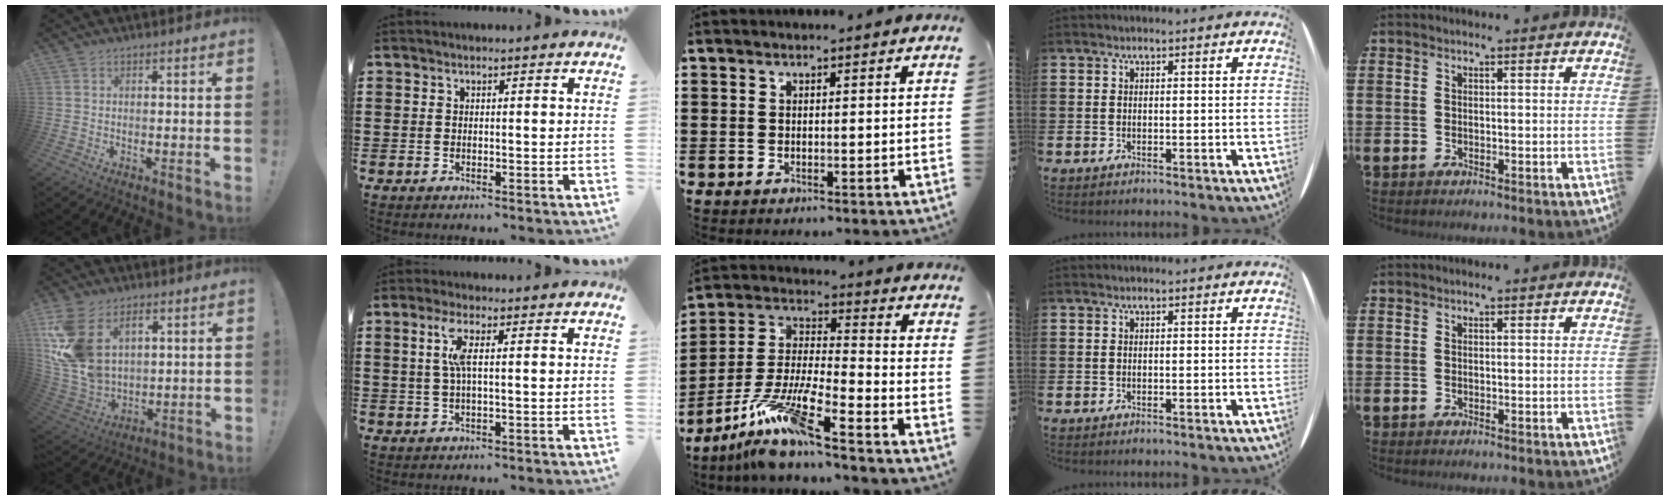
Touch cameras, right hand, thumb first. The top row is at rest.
{"thumb": {"total": 17.1, "force": [6.1, 11.8, 10.8], "torque": [-0.233, -0.028, 0.117]}, "index": {"total": 3.8, "force": [0.7, 0.5, 3.7], "torque": [-0.081, 0.000, 0.008]}, "middle": {"total": 10.7, "force": [-8.2, 0.1, 6.8], "torque": [-0.157, -0.016, -0.170]}}